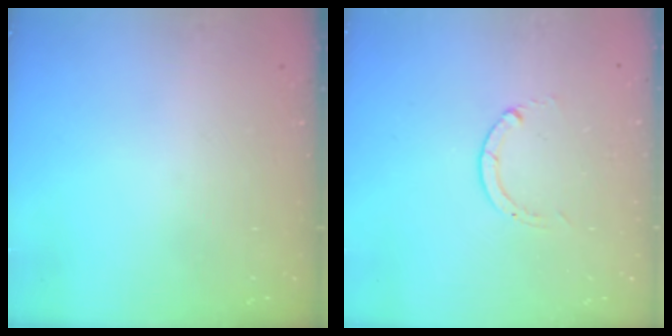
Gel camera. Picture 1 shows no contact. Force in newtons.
{"total": 0.0}